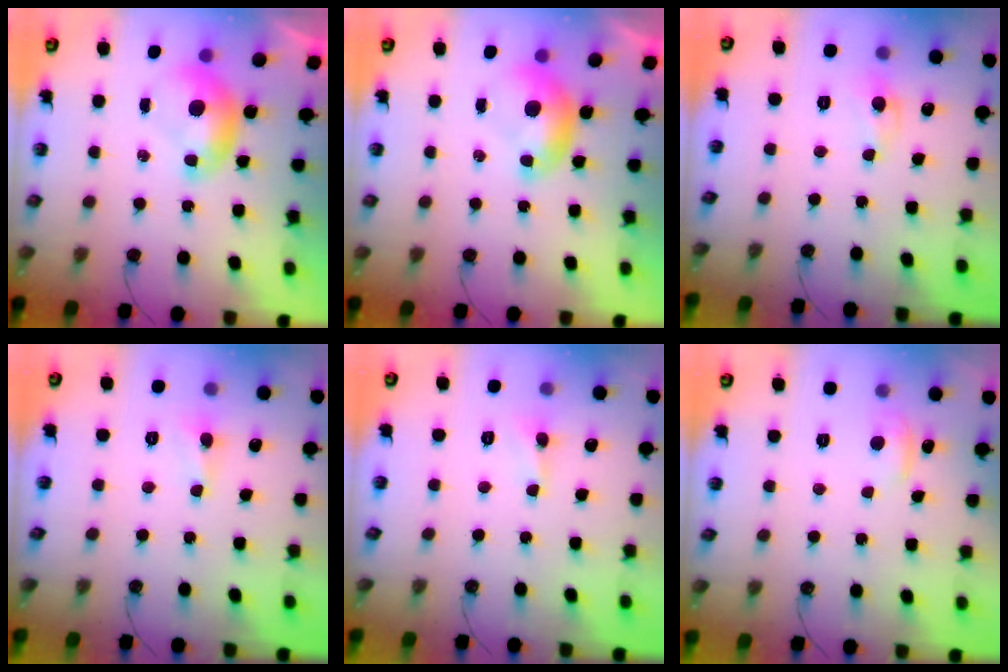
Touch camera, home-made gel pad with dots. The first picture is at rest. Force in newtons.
{"total": 0.0}
{"total": 0.0}
{"total": 0.9, "press": 0.8, "slide": 0.2}
{"total": 0.0}
{"total": 0.9, "press": 0.2, "slide": 0.9}